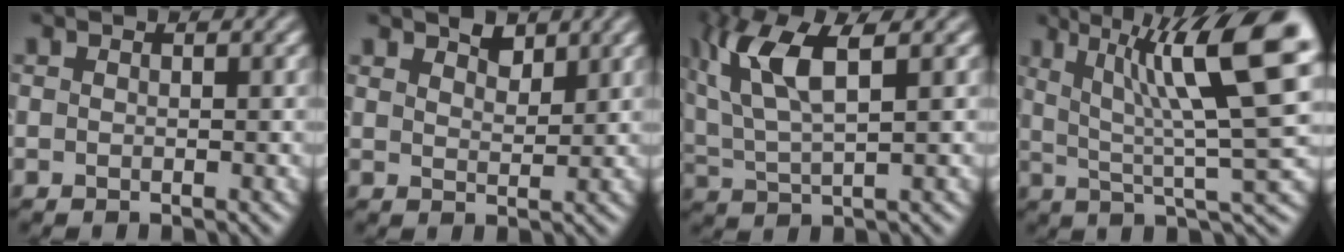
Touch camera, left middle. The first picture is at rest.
{"total": 2.2, "force": [2.0, 0.6, 0.6], "torque": [-0.005, 0.007, 0.032]}
{"total": 7.5, "force": [3.1, 2.3, 6.4], "torque": [-0.142, 0.019, 0.063]}
{"total": 11.5, "force": [4.2, 2.1, 10.5], "torque": [-0.156, 0.017, 0.071]}